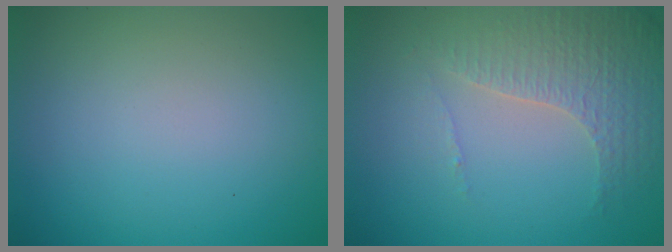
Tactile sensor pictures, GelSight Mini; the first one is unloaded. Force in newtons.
{"total": 4.3, "press": 3.1, "slide": 3.0}